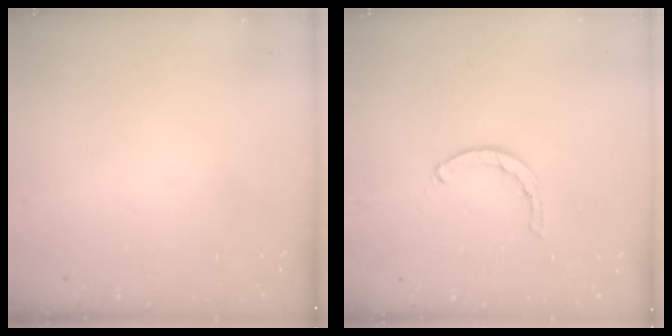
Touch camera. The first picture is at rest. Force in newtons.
{"total": 1.6, "press": 1.5, "slide": 0.4}